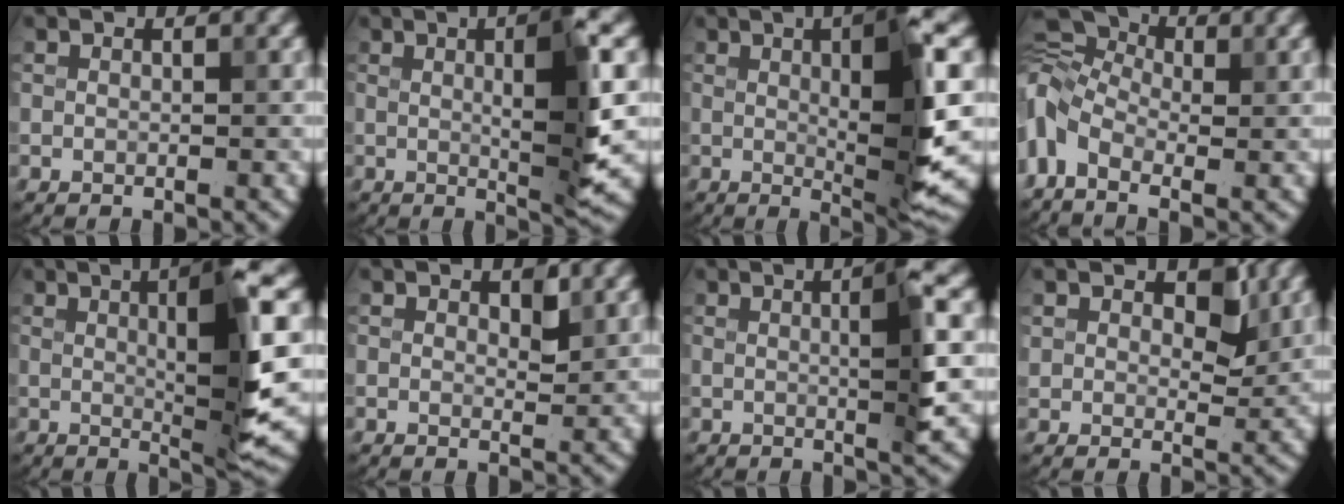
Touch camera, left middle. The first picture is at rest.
{"total": 7.0, "force": [1.1, 1.0, 6.8], "torque": [-0.094, 0.002, 0.019]}
{"total": 9.3, "force": [1.3, 1.5, 9.1], "torque": [-0.123, -0.003, 0.026]}
{"total": 6.5, "force": [-1.4, 3.9, 5.0], "torque": [-0.116, 0.013, -0.056]}
{"total": 8.9, "force": [1.4, 1.2, 8.7], "torque": [-0.117, 0.002, 0.027]}
{"total": 1.1, "force": [0.6, 0.5, 0.8], "torque": [-0.011, -0.004, 0.011]}
{"total": 4.6, "force": [0.6, 0.6, 4.5], "torque": [-0.063, 0.005, 0.007]}
{"total": 3.3, "force": [1.5, 2.3, 1.8], "torque": [-0.036, -0.005, 0.019]}